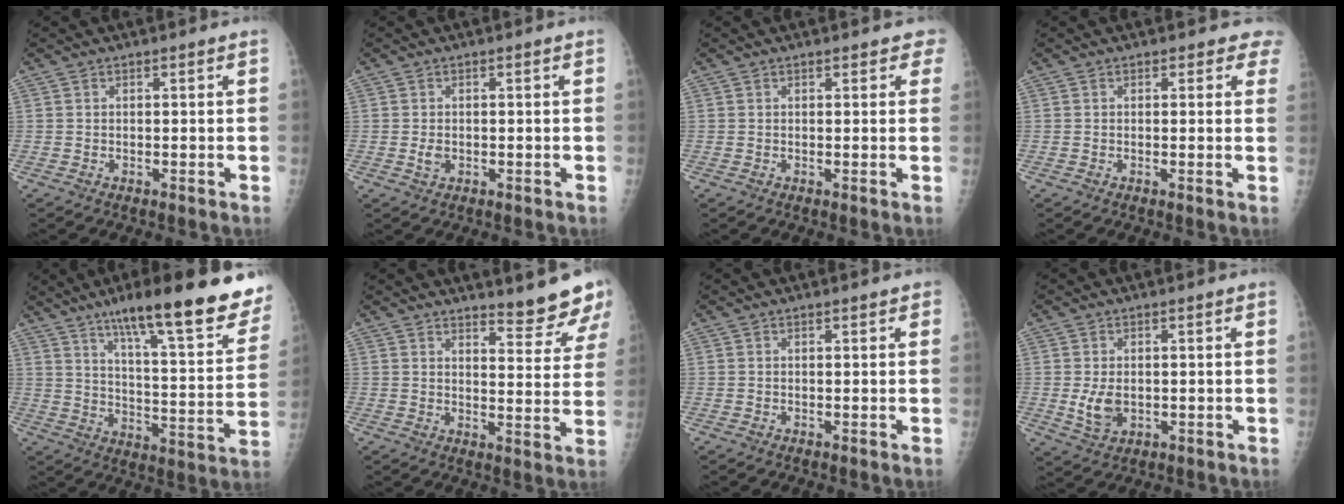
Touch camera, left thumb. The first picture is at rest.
{"total": 1.5, "force": [-0.2, 1.0, 1.0], "torque": [-0.017, -0.001, -0.001]}
{"total": 2.5, "force": [1.9, 1.2, 1.1], "torque": [0.017, 0.000, 0.013]}
{"total": 2.8, "force": [2.3, 1.6, 0.5], "torque": [0.027, -0.009, 0.005]}
{"total": 25.9, "force": [17.4, 5.1, 18.5], "torque": [-0.238, -0.055, 0.253]}
{"total": 8.6, "force": [7.7, 1.2, 3.6], "torque": [-0.024, -0.066, 0.097]}
{"total": 0.8, "force": [0.5, 0.3, 0.5], "torque": [-0.004, 0.000, 0.004]}
{"total": 4.5, "force": [-0.2, 3.1, 3.3], "torque": [-0.055, -0.009, 0.007]}